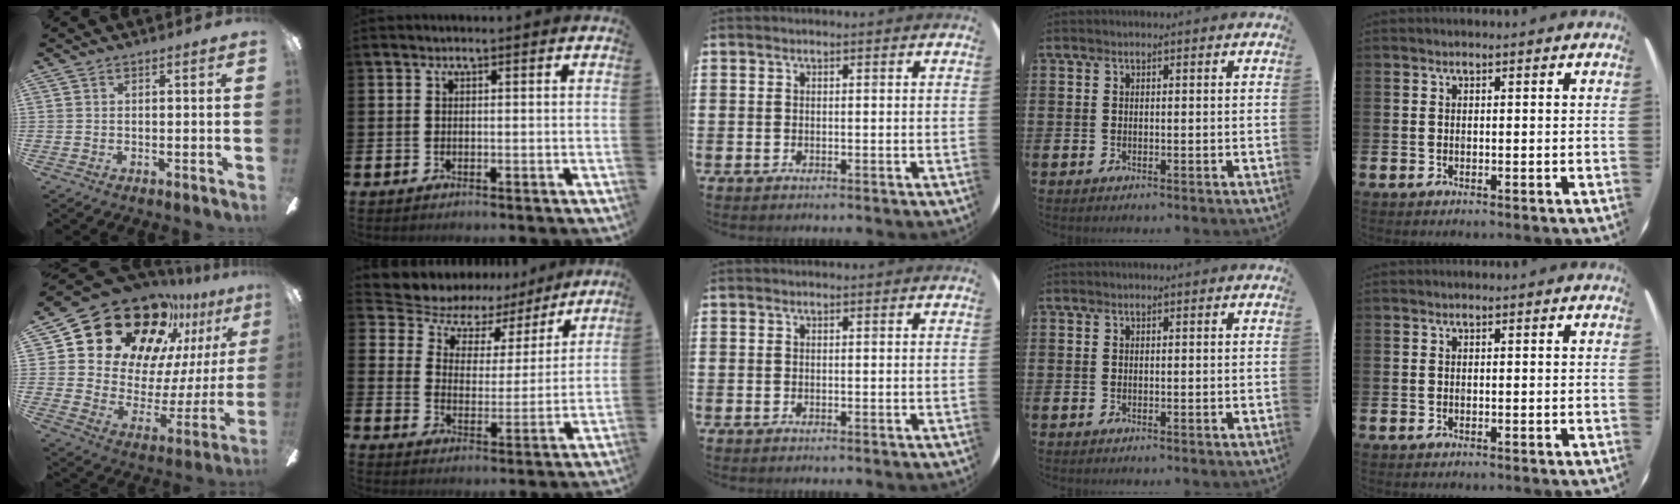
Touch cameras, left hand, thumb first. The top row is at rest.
{"thumb": {"total": 26.8, "force": [19.3, 14.2, 12.0], "torque": [-0.202, -0.137, 0.361]}, "index": {"total": 5.5, "force": [4.4, 3.3, 0.5], "torque": [-0.039, -0.040, 0.070]}}